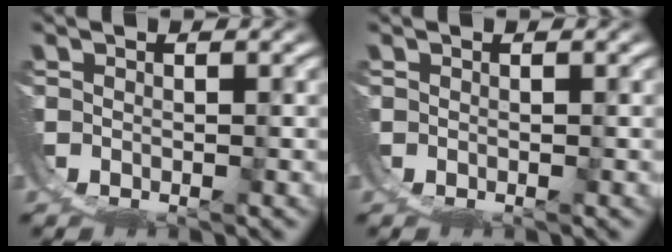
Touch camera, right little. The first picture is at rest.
{"total": 0.0}